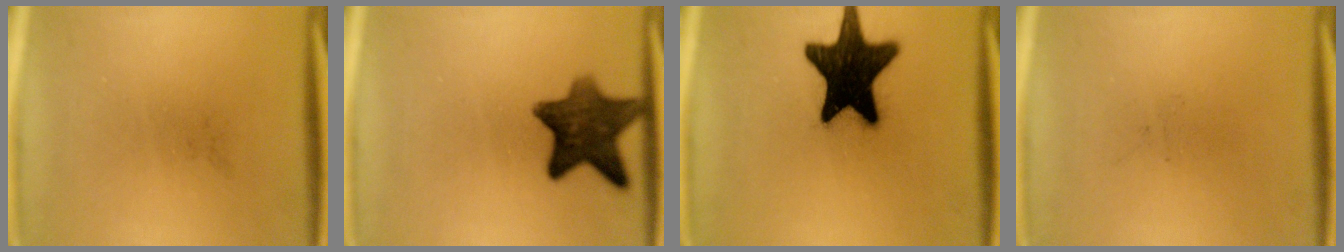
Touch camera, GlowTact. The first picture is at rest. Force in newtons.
{"total": 10.4}
{"total": 19.2}
{"total": 0.0}